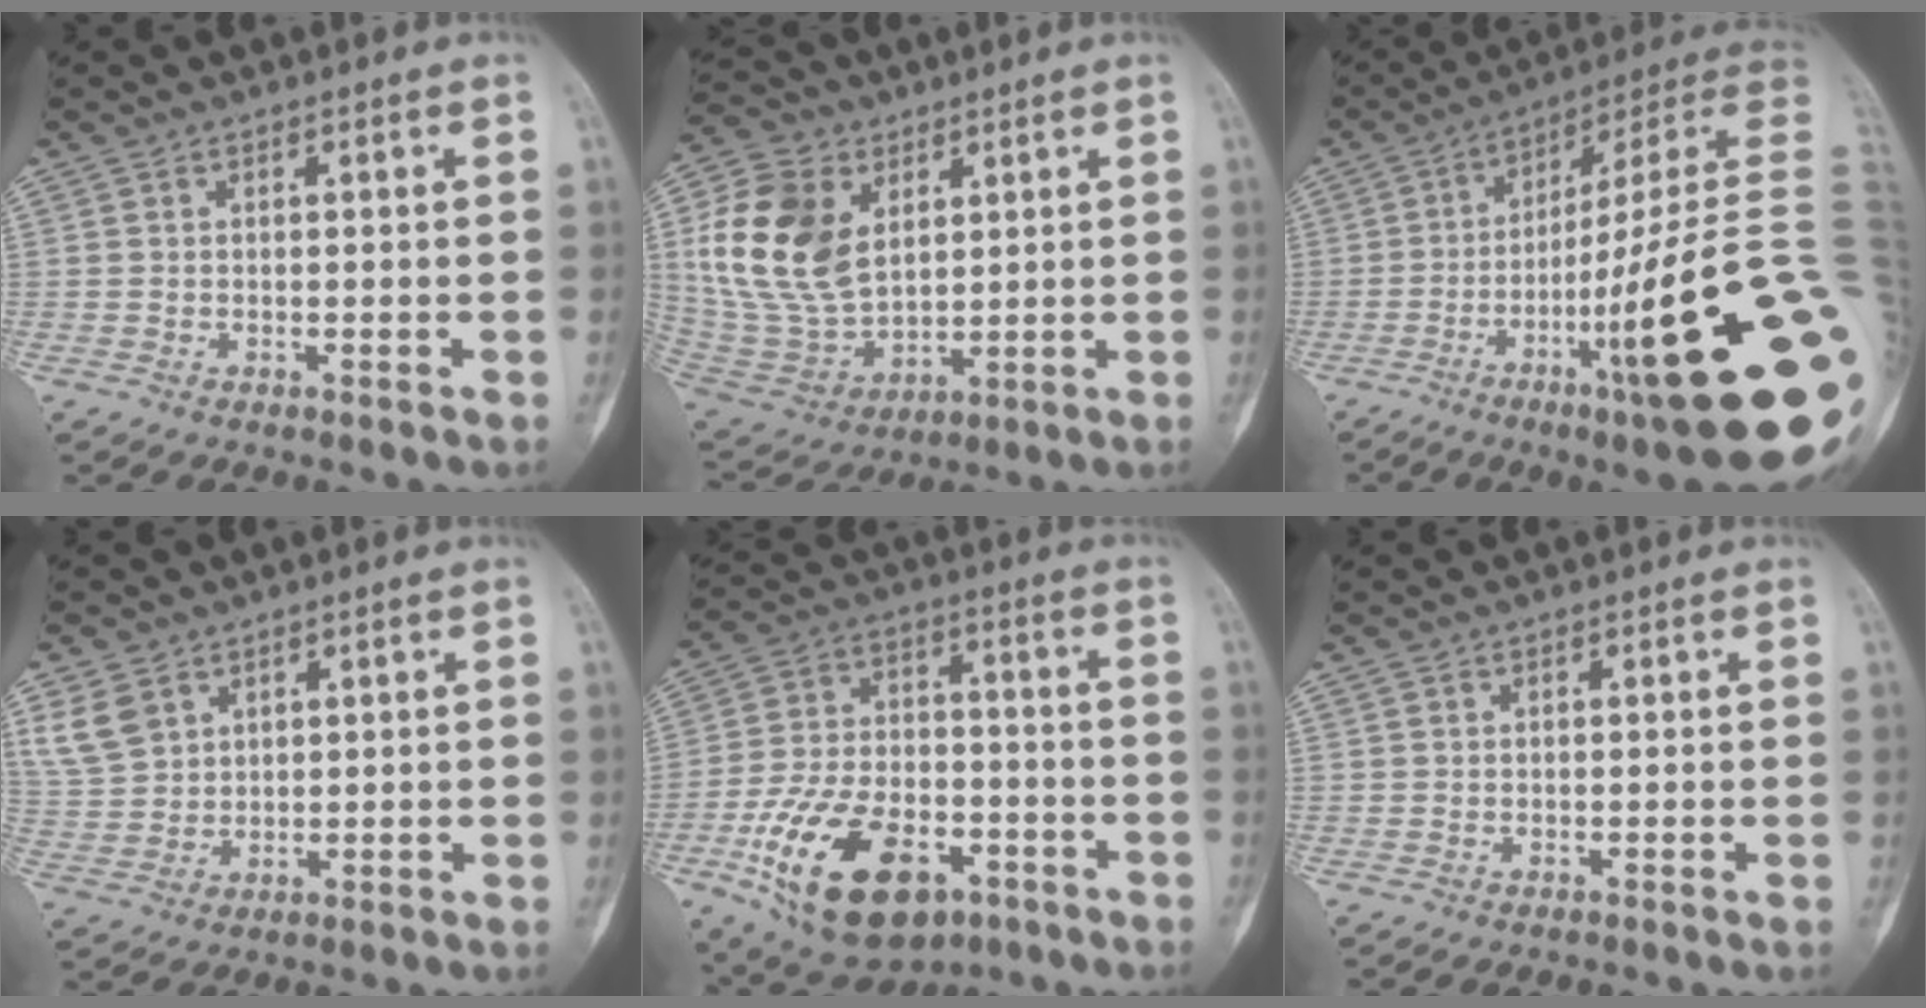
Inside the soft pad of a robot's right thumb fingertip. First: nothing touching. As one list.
[{"total": 17.7, "force": [4.5, 11.9, 12.3], "torque": [-0.230, -0.014, 0.096]}, {"total": 30.3, "force": [-6.7, 3.9, 29.3], "torque": [-0.349, 0.018, -0.109]}, {"total": 6.7, "force": [3.7, 4.8, 2.8], "torque": [-0.044, -0.008, 0.086]}, {"total": 21.4, "force": [-9.1, 12.4, 14.8], "torque": [-0.247, 0.039, -0.140]}, {"total": 0.0}]